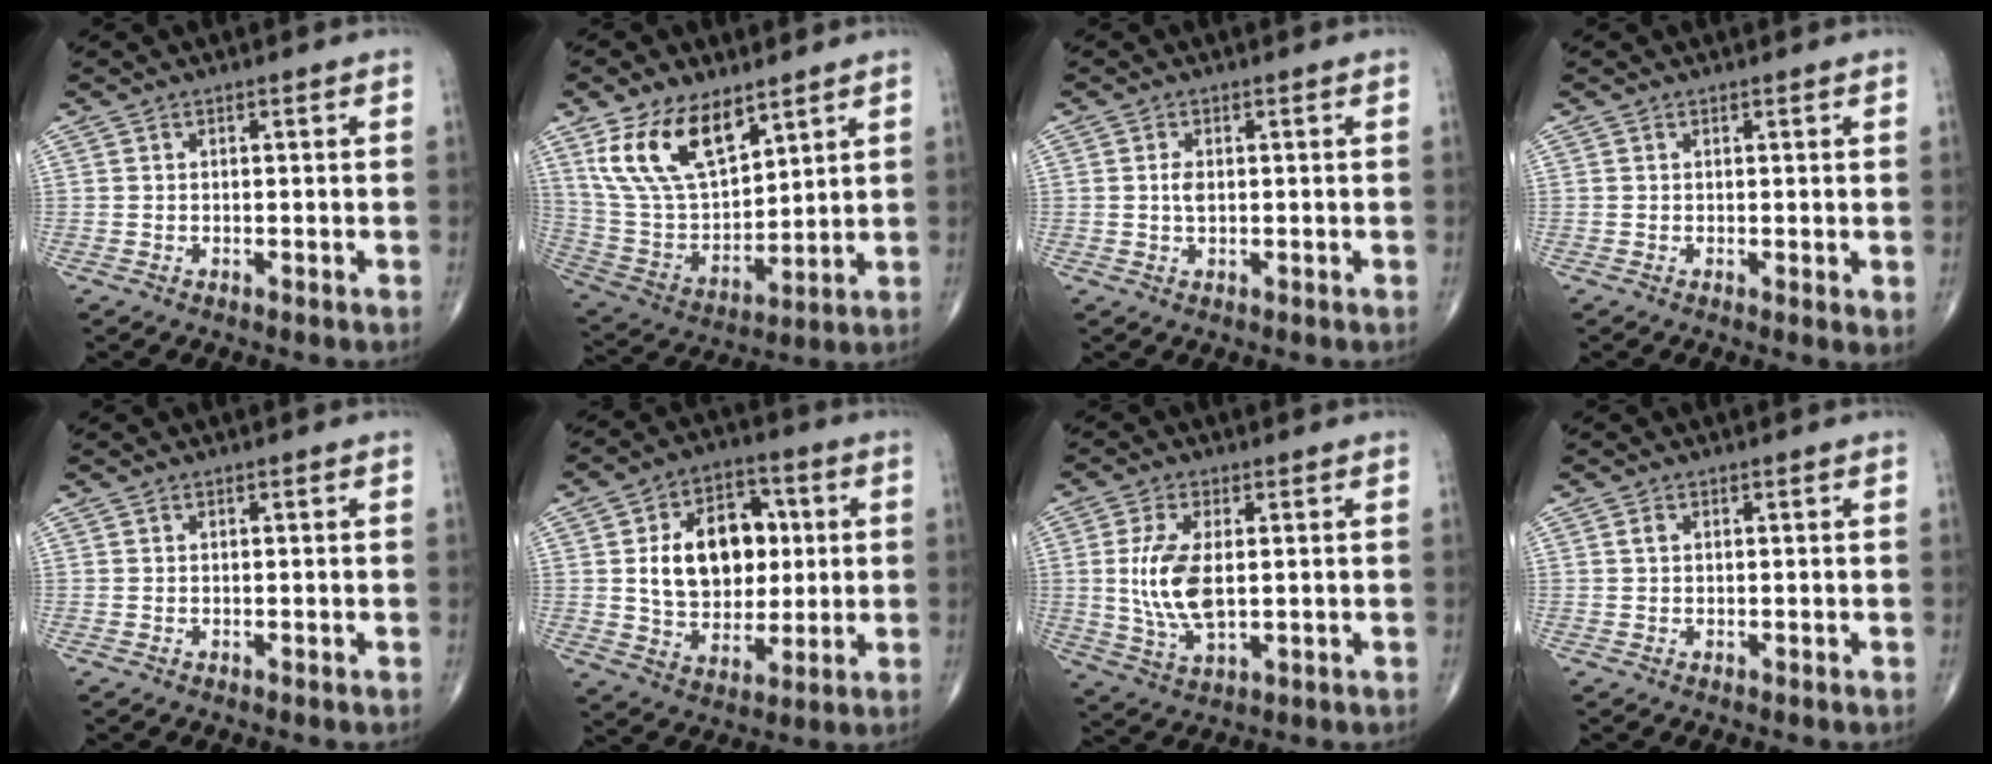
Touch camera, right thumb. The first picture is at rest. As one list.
[{"total": 16.4, "force": [9.4, 8.4, 10.5], "torque": [-0.173, -0.037, 0.196]}, {"total": 1.8, "force": [0.2, 1.0, 1.5], "torque": [-0.029, -0.001, 0.003]}, {"total": 1.7, "force": [0.4, 0.5, 1.6], "torque": [-0.026, -0.008, 0.004]}, {"total": 0.0}, {"total": 16.6, "force": [2.3, 11.8, 11.4], "torque": [-0.133, 0.008, 0.043]}, {"total": 10.2, "force": [0.6, 4.9, 8.9], "torque": [-0.187, -0.012, 0.020]}, {"total": 0.9, "force": [0.2, 0.6, 0.6], "torque": [-0.013, 0.003, 0.004]}]